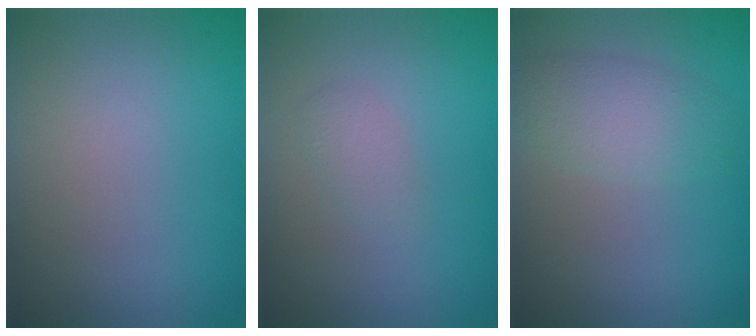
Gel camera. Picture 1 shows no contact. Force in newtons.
{"total": 1.2, "press": 1.2, "slide": 0.0}
{"total": 3.1, "press": 3.1, "slide": 0.1}